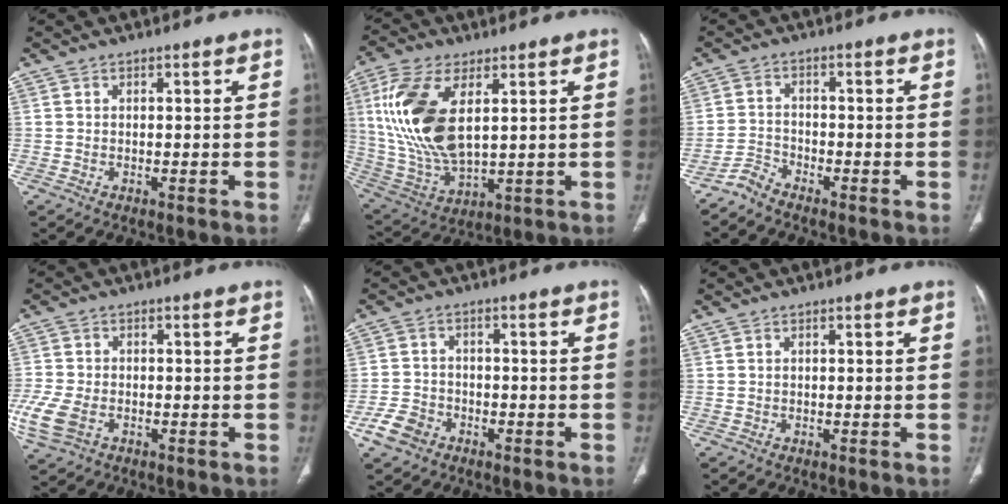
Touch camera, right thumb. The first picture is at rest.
{"total": 18.2, "force": [4.5, 9.0, 15.1], "torque": [-0.322, -0.017, 0.098]}
{"total": 2.9, "force": [-2.9, 0.4, 0.2], "torque": [-0.006, 0.002, -0.064]}
{"total": 8.4, "force": [-3.1, 5.3, 5.7], "torque": [-0.149, -0.001, -0.057]}
{"total": 5.5, "force": [-3.1, 3.9, 2.2], "torque": [-0.038, 0.018, -0.054]}
{"total": 0.0}